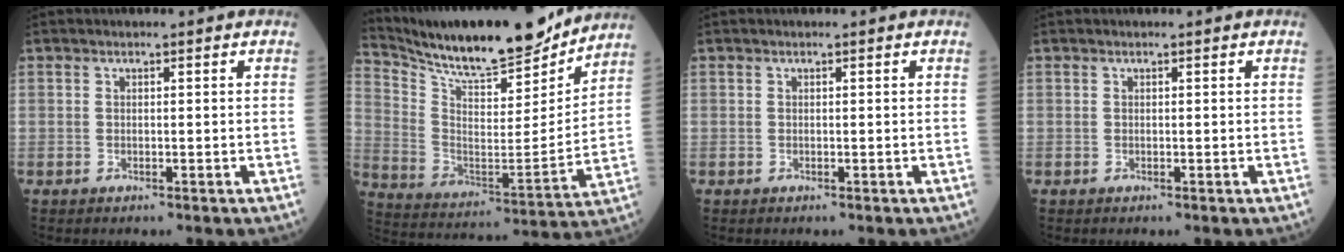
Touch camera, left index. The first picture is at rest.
{"total": 19.9, "force": [18.1, 2.7, 7.8], "torque": [-0.154, -0.027, 0.293]}
{"total": 0.0}
{"total": 0.0}